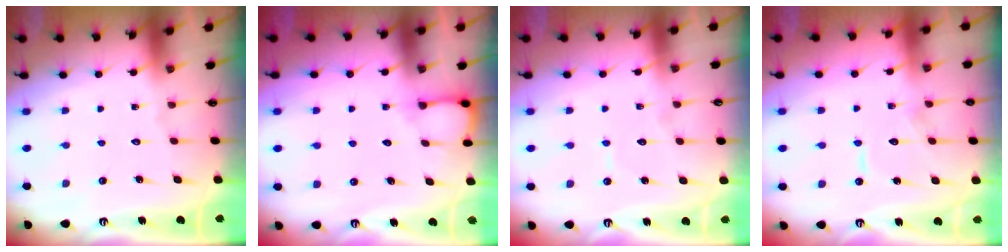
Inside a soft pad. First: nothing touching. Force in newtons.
{"total": 4.6, "press": 4.5, "slide": 0.5}
{"total": 3.8, "press": 3.8, "slide": 0.2}
{"total": 7.7, "press": 7.7, "slide": 0.7}